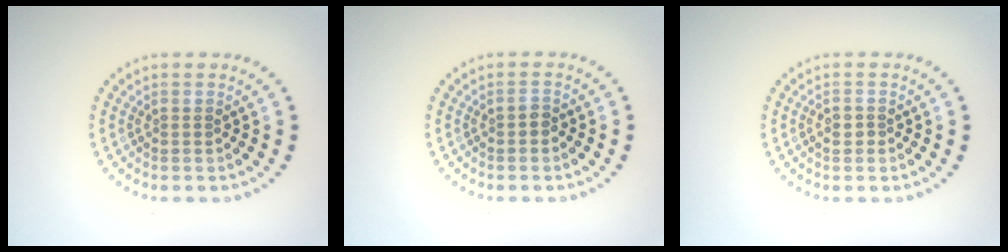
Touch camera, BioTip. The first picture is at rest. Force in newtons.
{"total": 0.7, "press": 0.7, "slide": 0.3}
{"total": 0.6, "press": 0.6, "slide": 0.1}